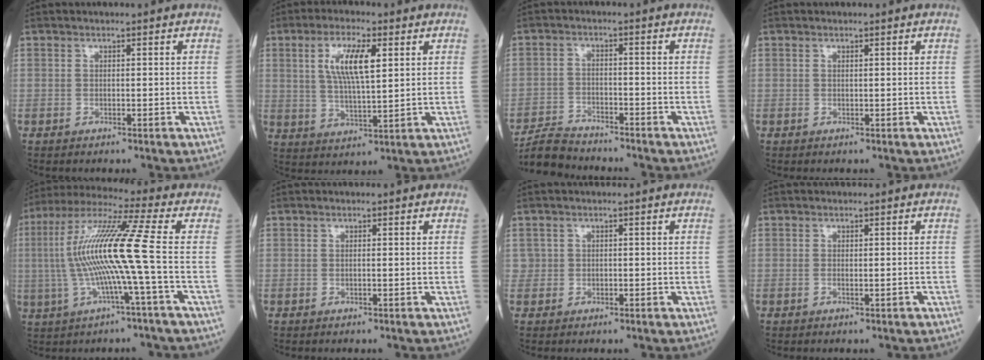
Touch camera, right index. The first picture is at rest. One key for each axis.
{"total": 8.6, "fx": 2.7, "fy": 2.0, "fz": 7.9, "tx": -0.155, "ty": 0.006, "tz": 0.054}
{"total": 5.6, "fx": -5.5, "fy": 0.4, "fz": 0.3, "tx": -0.008, "ty": -0.013, "tz": -0.104}
{"total": 0.0}
{"total": 14.1, "fx": -1.0, "fy": -1.2, "fz": 14.1, "tx": -0.282, "ty": 0.014, "tz": -0.028}
{"total": 0.0}
{"total": 1.7, "fx": 0.1, "fy": 1.7, "fz": -0.2, "tx": 0.012, "ty": 0.007, "tz": 0.001}
{"total": 0.8, "fx": -0.4, "fy": 0.1, "fz": 0.7, "tx": -0.018, "ty": 0.001, "tz": -0.001}